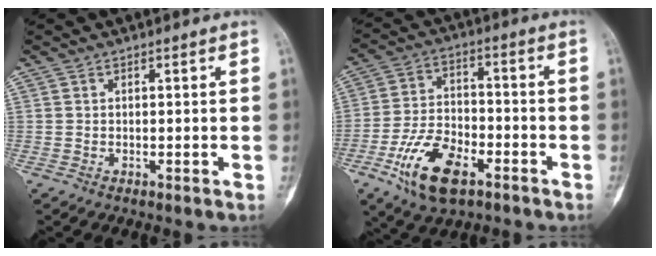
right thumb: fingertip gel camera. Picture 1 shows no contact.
{"total": 13.0, "force": [-6.5, 6.6, 9.1], "torque": [-0.161, 0.022, -0.116]}